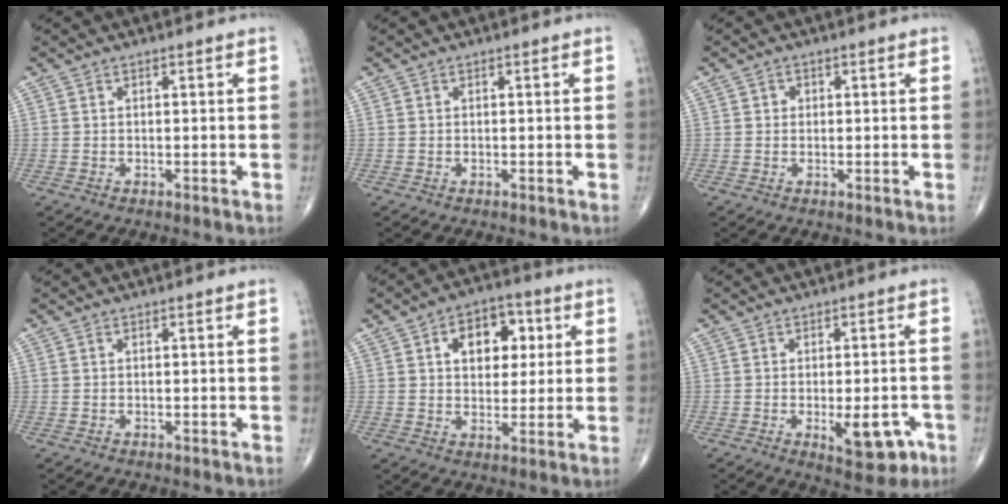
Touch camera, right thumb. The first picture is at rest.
{"total": 0.0}
{"total": 1.0, "force": [0.1, 1.0, 0.3], "torque": [0.004, 0.001, -0.001]}
{"total": 0.0}
{"total": 10.8, "force": [3.2, 7.1, 7.5], "torque": [-0.064, 0.001, 0.046]}
{"total": 8.0, "force": [-2.8, 3.5, 6.6], "torque": [-0.066, 0.004, -0.027]}